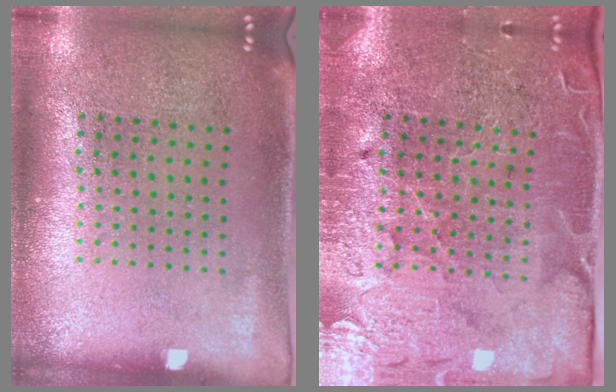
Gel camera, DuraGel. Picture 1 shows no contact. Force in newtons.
{"total": 3.7, "press": 3.6, "slide": 0.7}